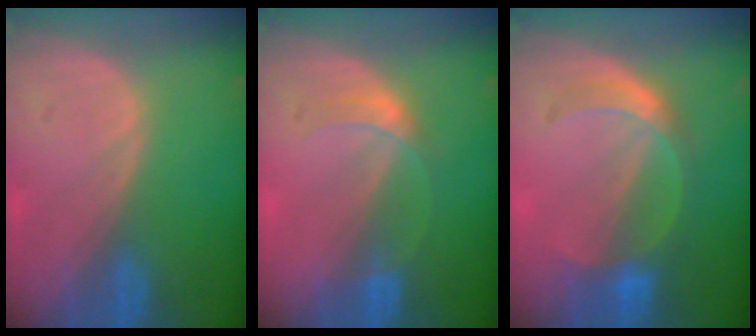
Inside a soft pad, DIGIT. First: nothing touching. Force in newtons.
{"total": 2.9, "press": 2.9, "slide": 0.1}
{"total": 5.6, "press": 5.3, "slide": 1.9}